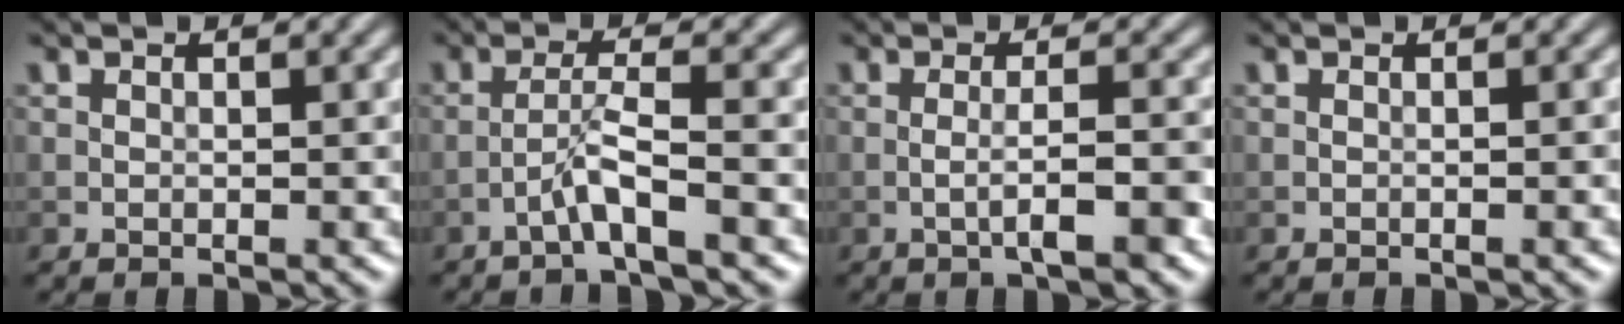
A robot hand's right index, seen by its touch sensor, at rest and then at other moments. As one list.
[{"total": 2.9, "force": [-1.6, -0.1, 2.4], "torque": [-0.047, 0.014, -0.037]}, {"total": 3.4, "force": [-1.1, 0.5, 3.2], "torque": [-0.053, 0.006, -0.022]}, {"total": 0.7, "force": [-0.3, 0.1, 0.6], "torque": [-0.006, 0.000, -0.005]}]